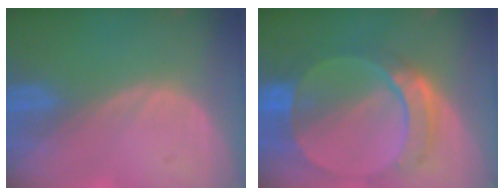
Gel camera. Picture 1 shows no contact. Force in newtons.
{"total": 9.4, "press": 8.3, "slide": 4.5}